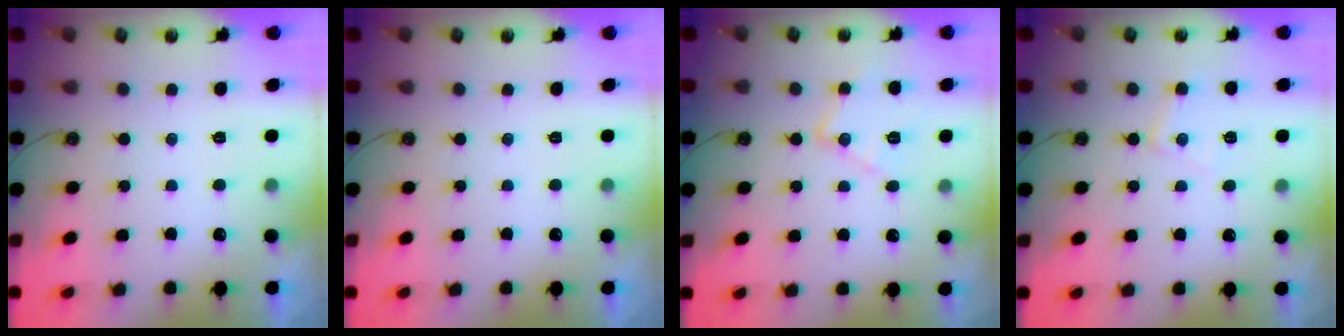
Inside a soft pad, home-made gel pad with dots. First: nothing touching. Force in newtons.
{"total": 0.0}
{"total": 11.7, "press": 11.7, "slide": 0.7}
{"total": 6.6, "press": 6.6, "slide": 0.4}